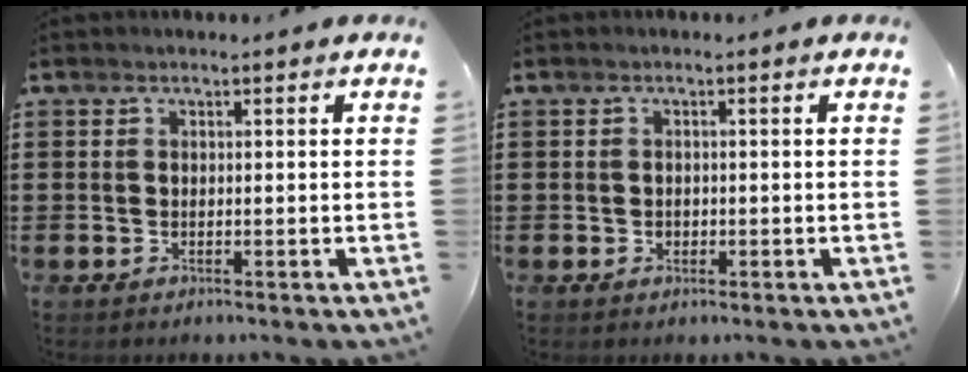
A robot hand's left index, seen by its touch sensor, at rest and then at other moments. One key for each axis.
{"total": 0.7, "fx": -0.2, "fy": 0.7, "fz": 0.2, "tx": -0.007, "ty": 0.004, "tz": -0.004}